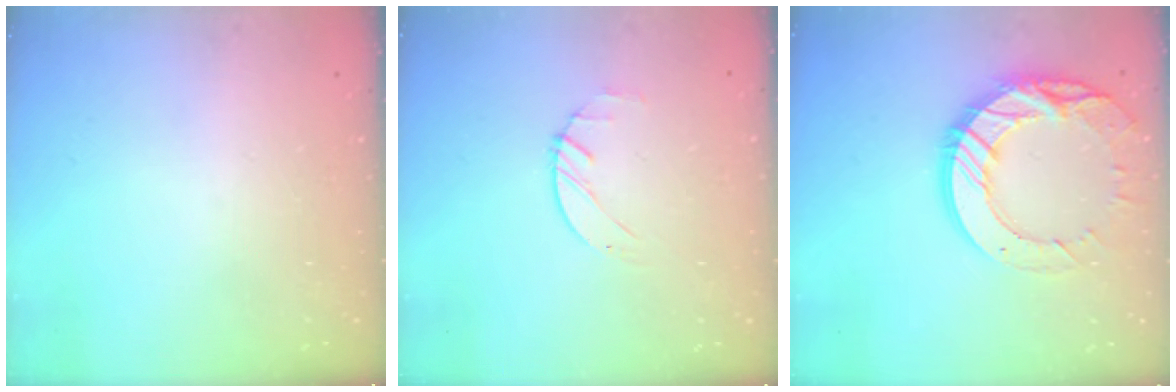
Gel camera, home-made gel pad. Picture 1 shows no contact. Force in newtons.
{"total": 1.2, "press": 1.2, "slide": 0.2}
{"total": 18.4, "press": 18.3, "slide": 1.9}